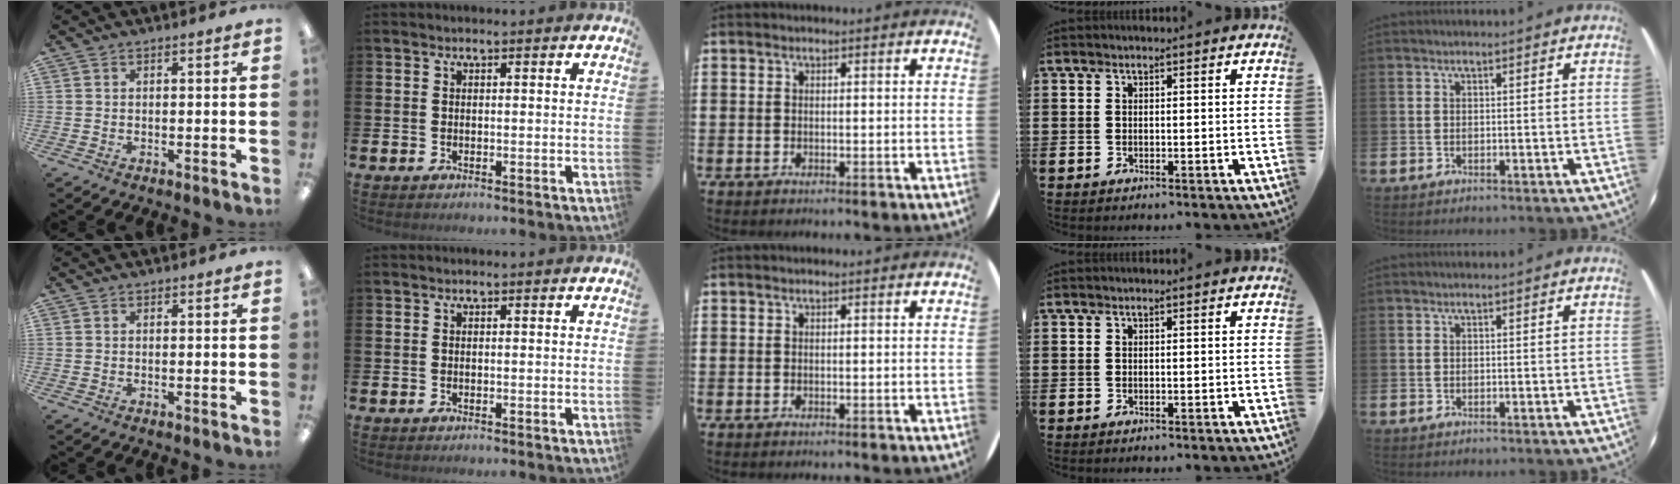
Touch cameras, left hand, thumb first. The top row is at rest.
{}